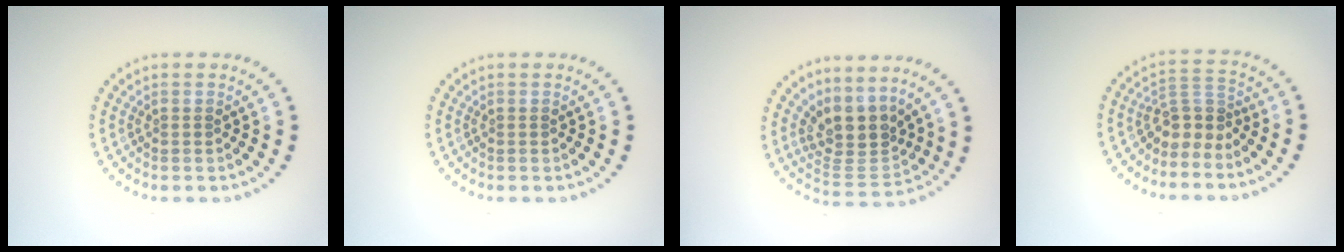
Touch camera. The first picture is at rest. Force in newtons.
{"total": 0.0}
{"total": 4.1, "press": 3.3, "slide": 2.5}
{"total": 2.8, "press": 1.9, "slide": 2.1}